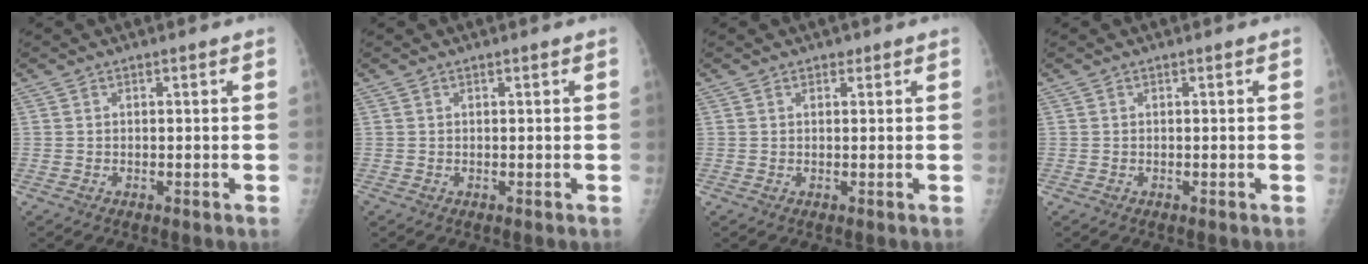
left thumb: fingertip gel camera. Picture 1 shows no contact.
{"total": 0.0}
{"total": 1.0, "force": [0.6, 0.7, 0.3], "torque": [0.005, -0.003, 0.007]}
{"total": 0.0}